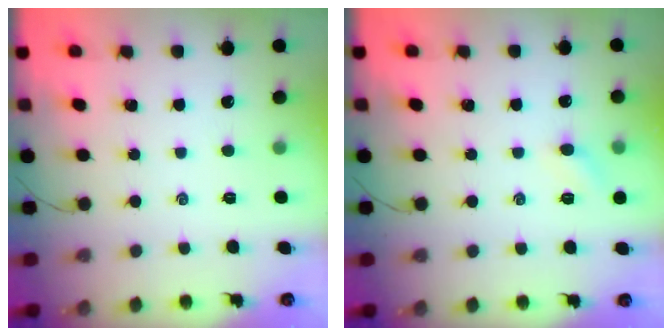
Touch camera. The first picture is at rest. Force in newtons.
{"total": 4.4, "press": 4.2, "slide": 1.4}